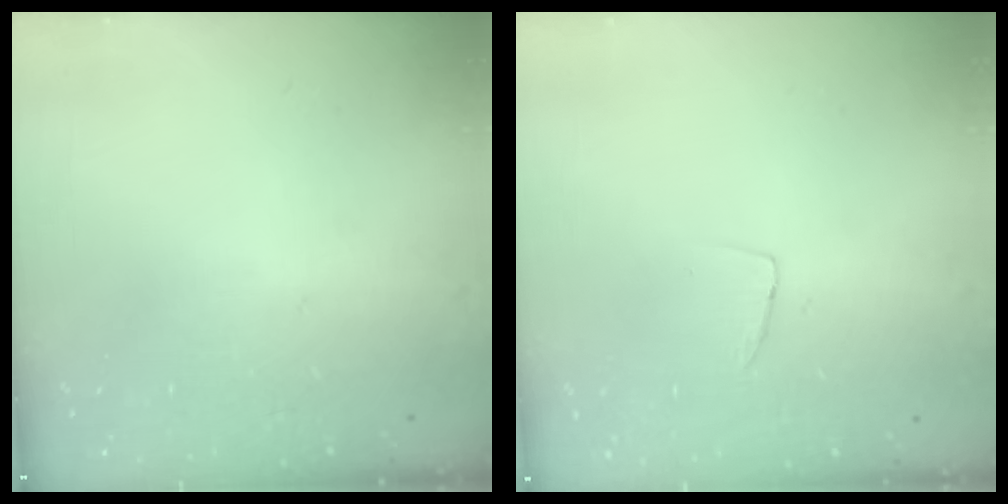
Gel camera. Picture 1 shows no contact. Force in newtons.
{"total": 2.9, "press": 2.9, "slide": 0.1}